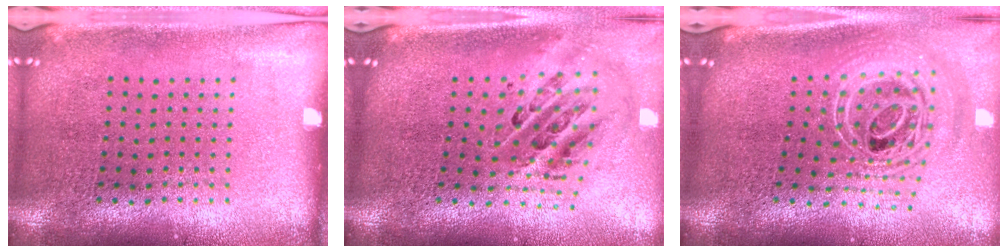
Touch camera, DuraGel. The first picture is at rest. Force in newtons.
{"total": 1.6, "press": 1.4, "slide": 0.8}
{"total": 2.7, "press": 1.8, "slide": 2.0}